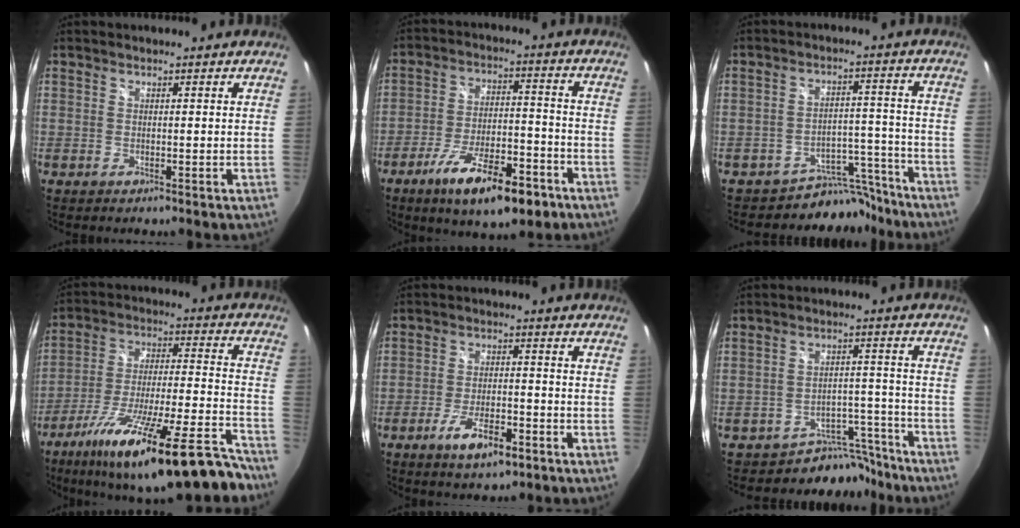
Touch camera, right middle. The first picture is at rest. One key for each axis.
{"total": 15.7, "fx": -9.7, "fy": 5.0, "fz": 11.3, "tx": -0.202, "ty": -0.016, "tz": -0.152}
{"total": 9.2, "fx": -8.3, "fy": 4.0, "fz": 0.1, "tx": 0.010, "ty": 0.044, "tz": -0.116}
{"total": 27.0, "fx": -20.5, "fy": 4.4, "fz": 17.1, "tx": -0.280, "ty": -0.051, "tz": -0.312}
{"total": 8.1, "fx": -4.7, "fy": 2.7, "fz": 6.0, "tx": -0.129, "ty": -0.013, "tz": -0.077}
{"total": 8.5, "fx": -7.6, "fy": 3.9, "fz": 0.1, "tx": 0.008, "ty": 0.038, "tz": -0.106}